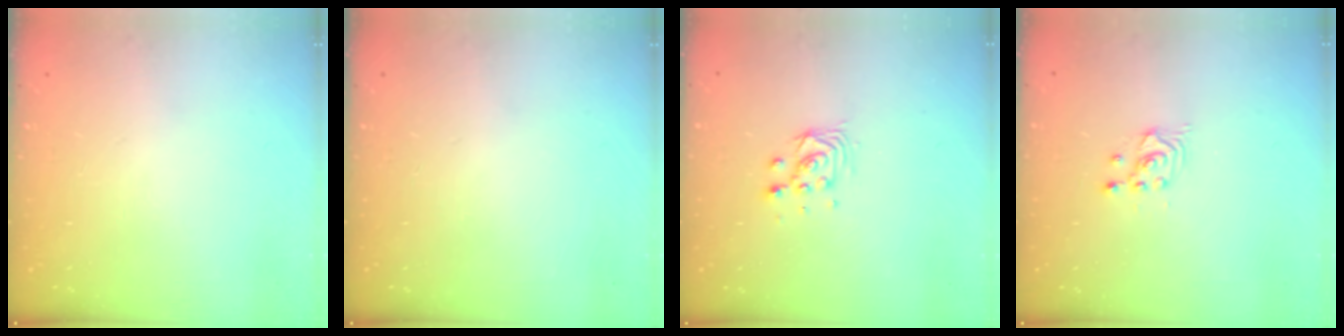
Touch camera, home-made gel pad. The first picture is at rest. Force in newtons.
{"total": 0.0}
{"total": 4.2, "press": 4.2, "slide": 0.3}
{"total": 2.5, "press": 2.5, "slide": 0.3}